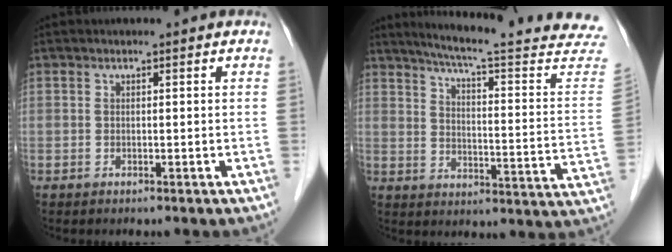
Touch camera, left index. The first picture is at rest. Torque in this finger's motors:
{"motor_torque": [0.42, -0.77, 0.00, 0.04]}